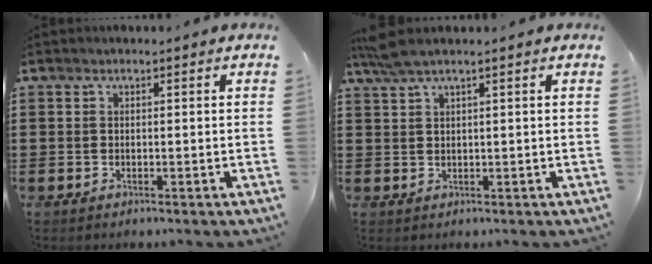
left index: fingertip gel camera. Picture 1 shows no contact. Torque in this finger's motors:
{"motor_torque": [0.46, -0.22, 0.39, 0.11]}